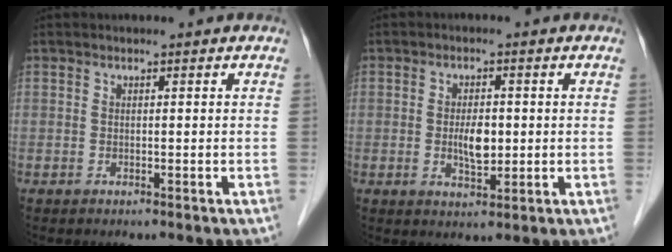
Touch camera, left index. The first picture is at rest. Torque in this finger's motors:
{"motor_torque": [0.17, 0.12, 0.10, 0.05]}